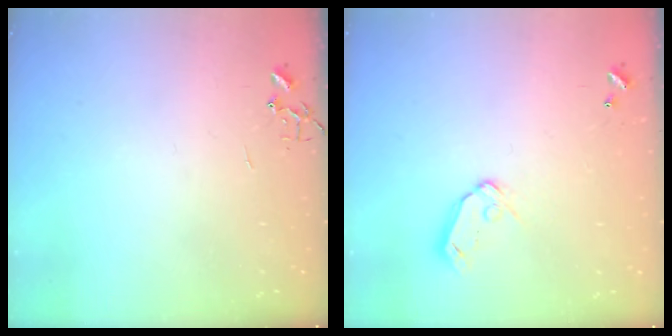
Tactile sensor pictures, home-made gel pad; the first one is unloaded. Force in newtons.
{"total": 7.1, "press": 7.1, "slide": 0.8}